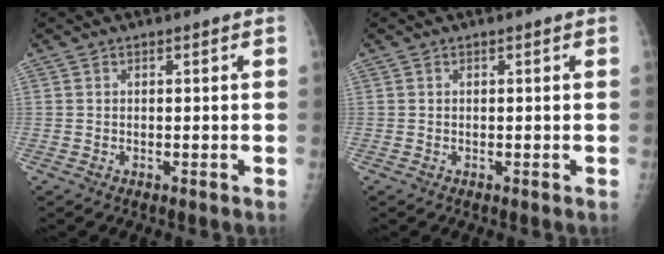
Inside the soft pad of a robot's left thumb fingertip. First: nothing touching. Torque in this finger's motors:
{"motor_torque": [0.00, 0.00, 0.02, 0.01, 0.00]}